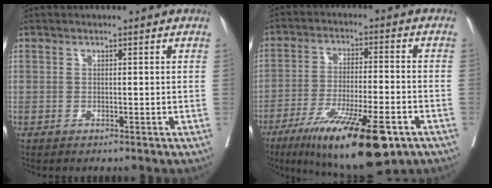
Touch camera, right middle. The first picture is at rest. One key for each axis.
{"total": 17.3, "fx": -10.0, "fy": 2.8, "fz": 13.8, "tx": -0.210, "ty": -0.034, "tz": -0.159}